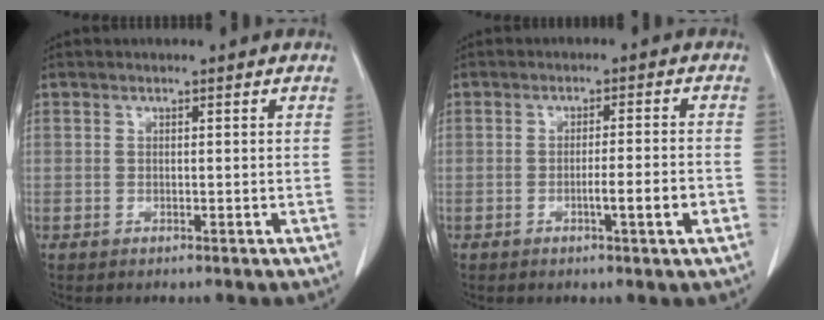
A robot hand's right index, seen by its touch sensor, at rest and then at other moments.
{"total": 4.4, "force": [-1.6, -0.1, 4.1], "torque": [-0.057, -0.001, -0.022]}